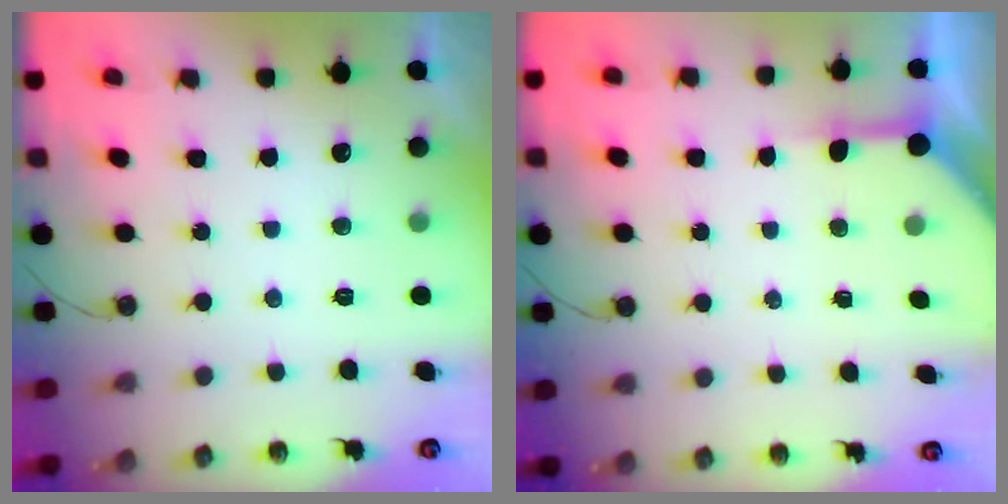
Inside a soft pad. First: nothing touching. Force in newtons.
{"total": 4.5, "press": 4.5, "slide": 0.4}